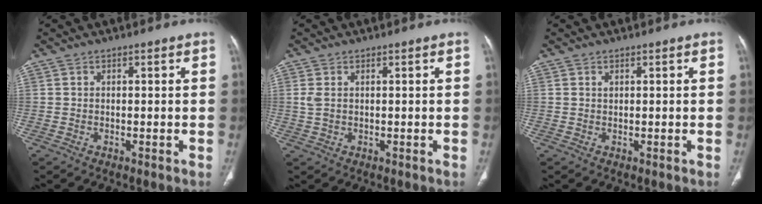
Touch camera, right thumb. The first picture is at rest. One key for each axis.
{"total": 2.2, "fx": 0.4, "fy": 1.3, "fz": 1.8, "tx": -0.056, "ty": 0.009, "tz": 0.014}
{"total": 0.6, "fx": 0.3, "fy": 0.4, "fz": 0.4, "tx": -0.009, "ty": 0.003, "tz": 0.007}